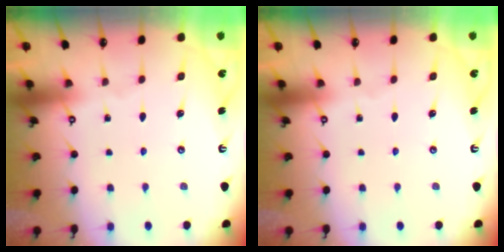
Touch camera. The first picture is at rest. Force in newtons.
{"total": 0.0}